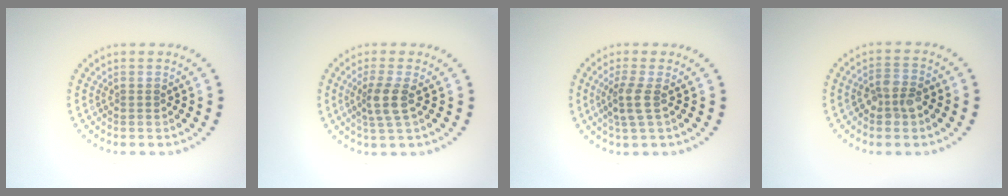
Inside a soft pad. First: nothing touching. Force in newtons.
{"total": 2.5, "press": 2.0, "slide": 1.6}
{"total": 2.2, "press": 1.8, "slide": 1.3}
{"total": 2.6, "press": 2.4, "slide": 1.0}